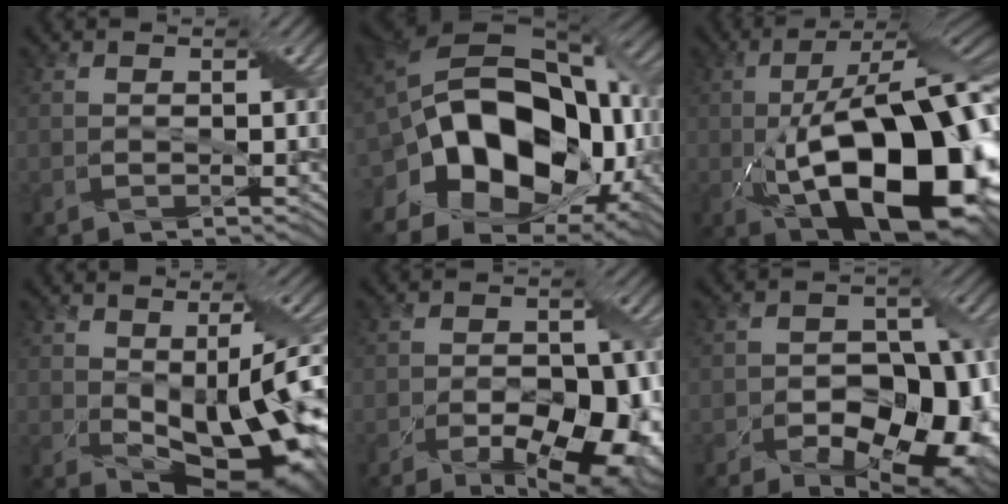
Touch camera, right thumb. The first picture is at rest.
{"total": 19.9, "force": [-2.5, 13.4, 14.4], "torque": [-0.277, -0.024, -0.025]}
{"total": 21.0, "force": [-4.1, 8.0, 18.9], "torque": [-0.309, 0.003, -0.077]}
{"total": 14.9, "force": [-1.4, 7.4, 12.8], "torque": [-0.202, -0.038, 0.001]}
{"total": 13.6, "force": [-7.0, 7.3, 9.1], "torque": [-0.090, -0.011, -0.075]}
{"total": 15.4, "force": [-7.7, 9.3, 9.5], "torque": [-0.113, -0.004, -0.100]}